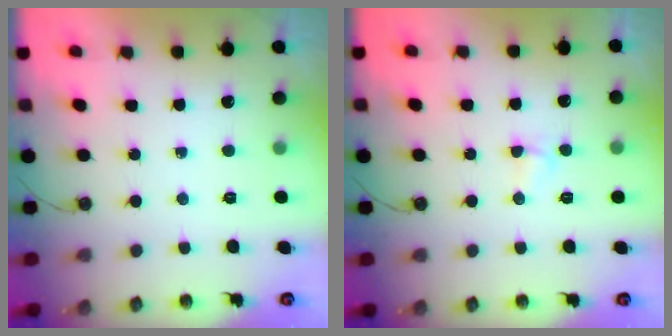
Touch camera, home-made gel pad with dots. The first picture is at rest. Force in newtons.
{"total": 3.8, "press": 3.8, "slide": 0.5}